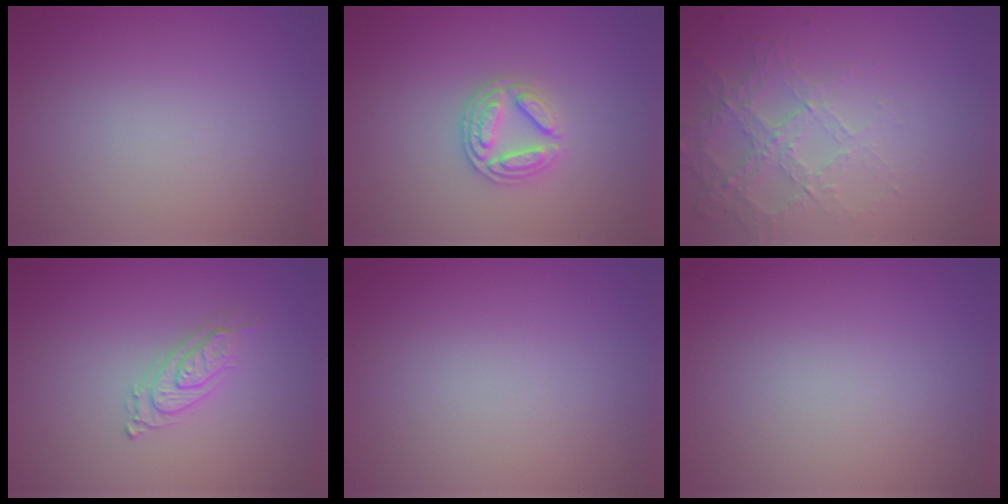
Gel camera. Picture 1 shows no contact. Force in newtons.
{"total": 2.9, "press": 2.7, "slide": 0.9}
{"total": 4.2, "press": 2.9, "slide": 3.0}
{"total": 2.4, "press": 2.0, "slide": 1.4}
{"total": 0.0}
{"total": 0.0}